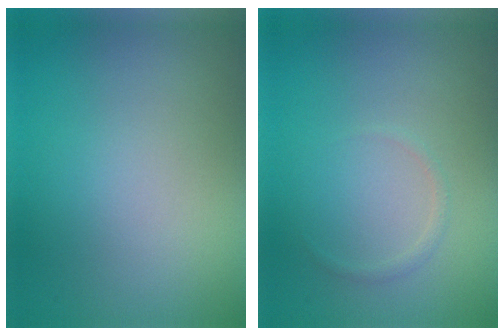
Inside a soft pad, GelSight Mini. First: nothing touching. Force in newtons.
{"total": 0.6, "press": 0.6, "slide": 0.1}